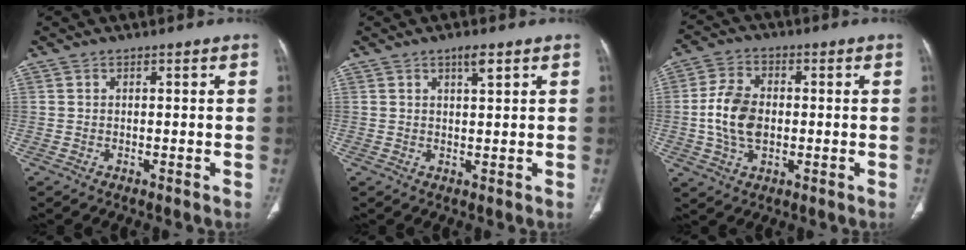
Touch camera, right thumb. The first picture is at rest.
{"total": 2.6, "force": [1.5, 0.5, 2.1], "torque": [-0.034, -0.010, 0.025]}
{"total": 9.7, "force": [-0.5, 6.4, 7.2], "torque": [-0.136, 0.009, -0.012]}